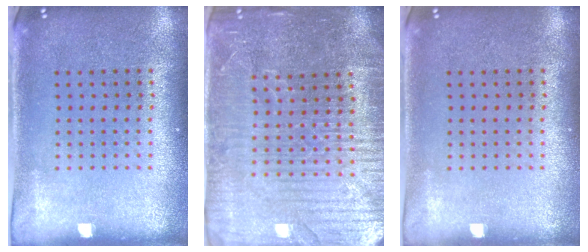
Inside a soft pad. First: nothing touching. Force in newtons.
{"total": 4.8, "press": 4.5, "slide": 1.7}
{"total": 0.0}